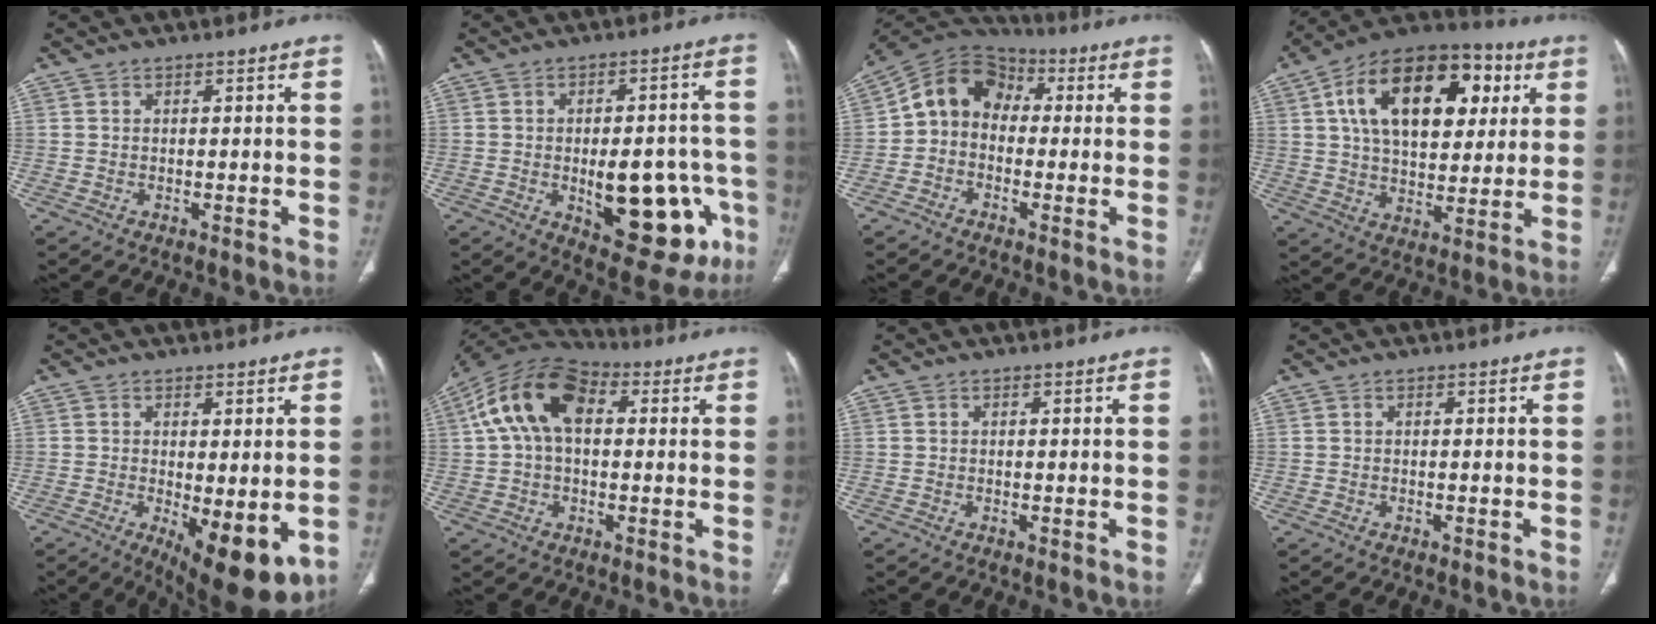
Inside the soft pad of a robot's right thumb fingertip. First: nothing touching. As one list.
[{"total": 18.5, "force": [-5.1, 8.6, 15.5], "torque": [-0.170, 0.022, -0.046]}, {"total": 10.2, "force": [-0.1, 8.3, 6.0], "torque": [-0.086, 0.040, -0.022]}, {"total": 24.9, "force": [7.6, 14.5, 18.7], "torque": [-0.276, 0.011, 0.114]}, {"total": 11.3, "force": [-2.6, 4.1, 10.2], "torque": [-0.141, -0.026, -0.024]}, {"total": 14.9, "force": [3.2, 9.1, 11.4], "torque": [-0.208, 0.039, 0.047]}, {"total": 0.5, "force": [-0.1, 0.1, 0.5], "torque": [-0.014, -0.004, -0.001]}, {"total": 0.0}]